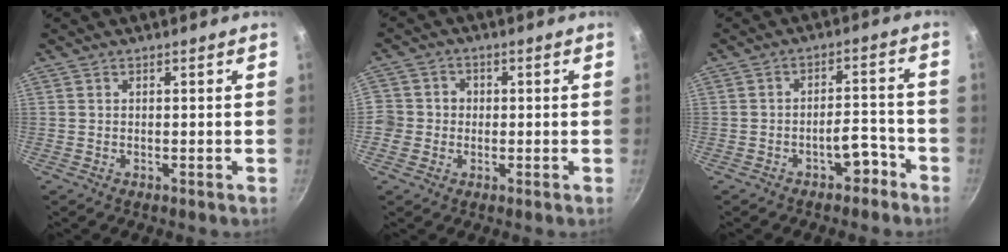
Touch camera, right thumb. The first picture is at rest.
{"total": 5.7, "force": [-0.4, 5.6, 1.1], "torque": [0.006, 0.015, -0.009]}
{"total": 5.5, "force": [-3.5, 3.0, 3.1], "torque": [-0.029, 0.045, -0.051]}